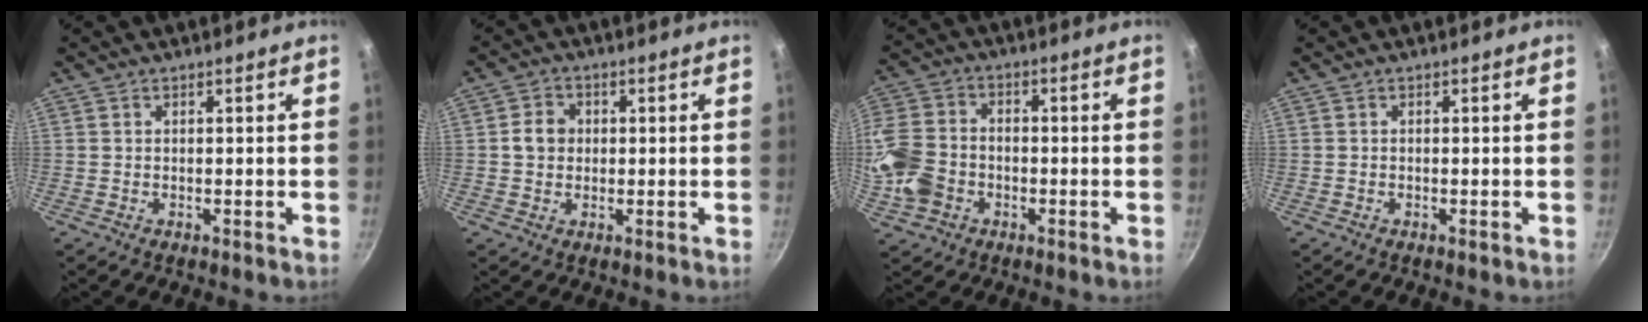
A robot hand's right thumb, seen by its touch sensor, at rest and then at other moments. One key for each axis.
{"total": 4.4, "fx": 0.2, "fy": 3.8, "fz": 2.1, "tx": -0.017, "ty": 0.009, "tz": -0.003}
{"total": 13.6, "fx": -3.3, "fy": 10.6, "fz": 7.8, "tx": -0.162, "ty": 0.028, "tz": -0.074}
{"total": 0.0}